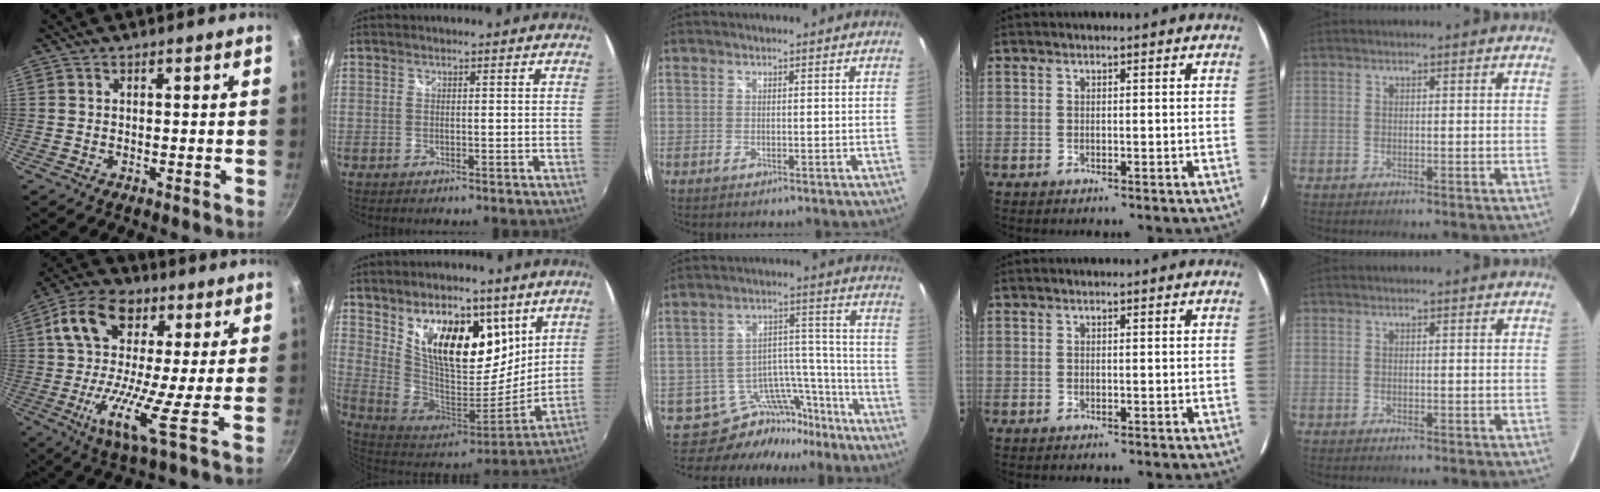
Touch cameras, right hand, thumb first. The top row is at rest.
{"thumb": {"total": 15.5, "force": [2.3, 6.8, 13.7], "torque": [-0.242, 0.002, 0.007]}, "index": {"total": 20.8, "force": [9.3, 11.0, 15.0], "torque": [-0.268, -0.001, 0.174]}, "middle": {"total": 11.2, "force": [-9.9, 5.2, 1.2], "torque": [-0.012, 0.066, -0.147]}}